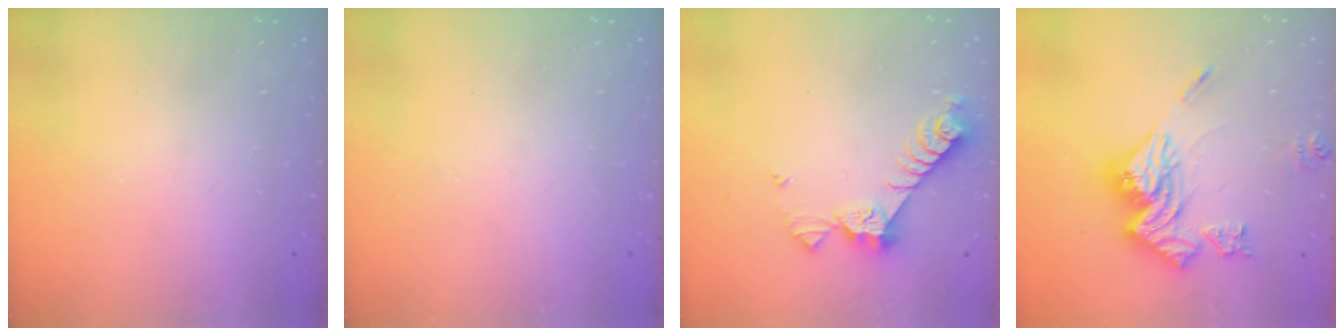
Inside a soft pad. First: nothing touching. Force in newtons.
{"total": 0.0}
{"total": 8.2, "press": 8.1, "slide": 0.8}
{"total": 20.1, "press": 19.9, "slide": 2.2}